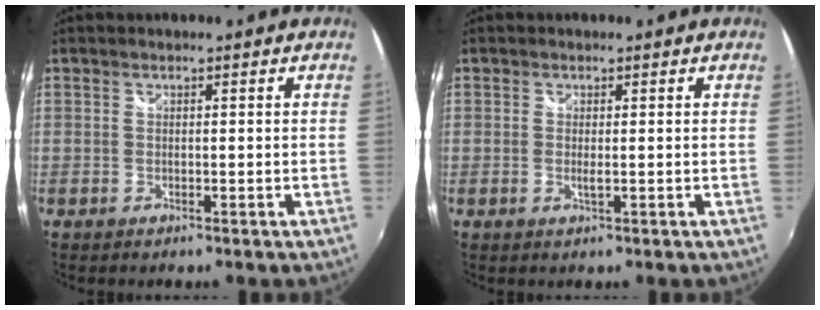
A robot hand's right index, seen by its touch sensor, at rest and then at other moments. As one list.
[{"total": 1.3, "force": [0.0, 0.3, 1.3], "torque": [-0.026, -0.004, -0.002]}]